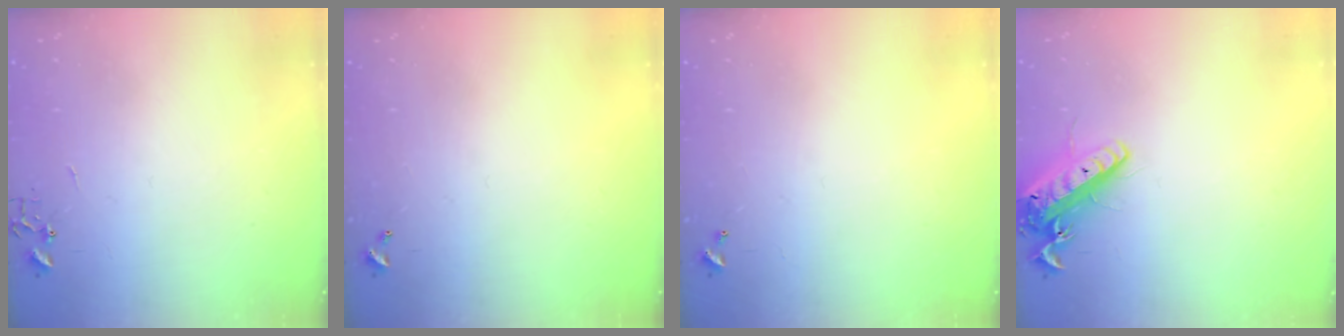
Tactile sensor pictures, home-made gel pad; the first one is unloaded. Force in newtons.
{"total": 0.0}
{"total": 0.0}
{"total": 14.3, "press": 14.0, "slide": 3.0}